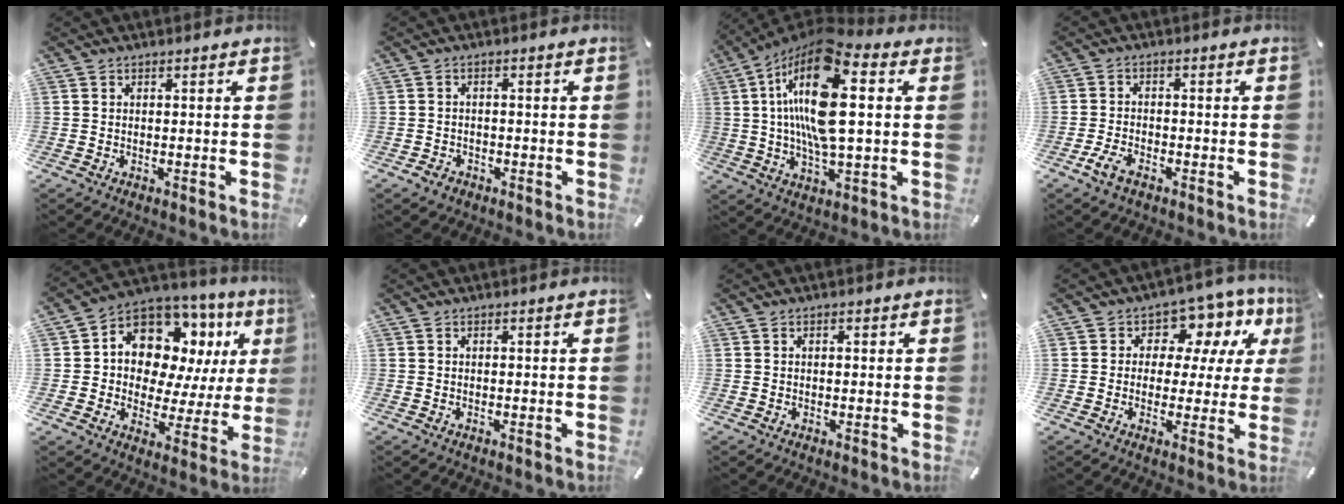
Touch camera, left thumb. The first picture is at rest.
{"total": 2.0, "force": [-1.1, 1.6, 0.5], "torque": [-0.010, 0.006, -0.025]}
{"total": 21.8, "force": [4.0, 8.4, 19.8], "torque": [-0.403, -0.003, 0.057]}
{"total": 4.1, "force": [-2.4, 2.0, 2.6], "torque": [-0.068, 0.004, -0.051]}
{"total": 12.1, "force": [6.8, 8.6, 5.1], "torque": [-0.094, -0.063, 0.127]}
{"total": 0.0}
{"total": 0.8, "force": [0.2, 0.5, 0.6], "torque": [-0.011, 0.004, 0.003]}
{"total": 9.2, "force": [3.4, 7.0, 4.9], "torque": [-0.067, -0.026, 0.062]}